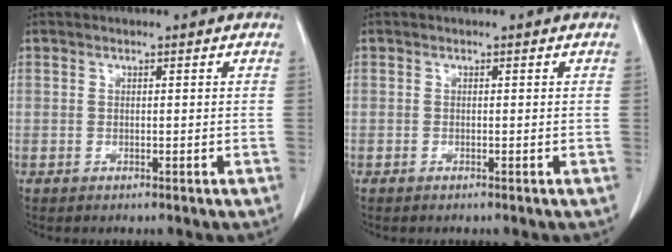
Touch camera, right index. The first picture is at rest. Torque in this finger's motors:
{"motor_torque": [-0.02, 0.00, 0.00, 0.00]}